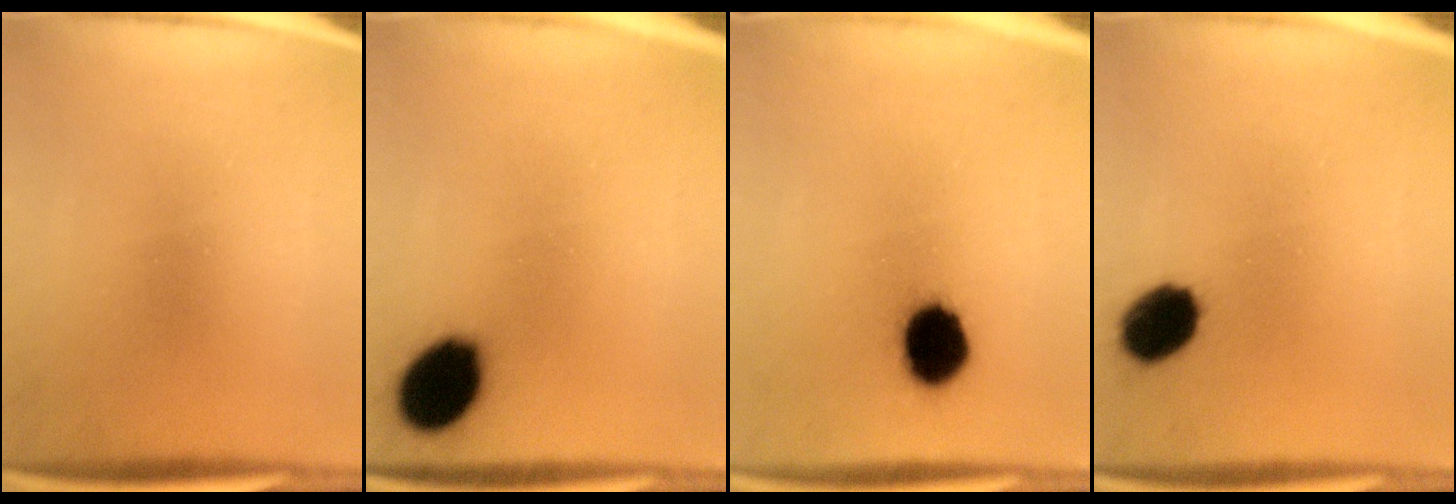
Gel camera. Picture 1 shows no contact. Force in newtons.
{"total": 12.0}
{"total": 12.4}
{"total": 9.4}